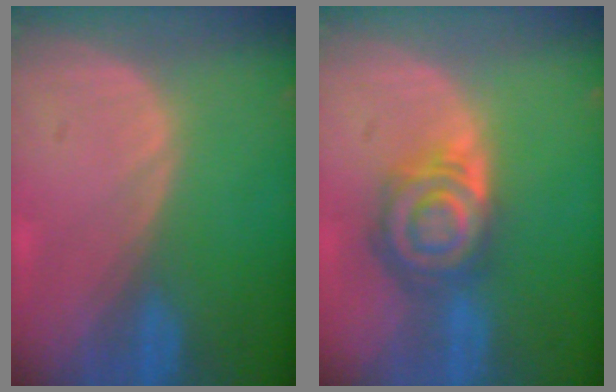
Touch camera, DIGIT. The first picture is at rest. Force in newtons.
{"total": 8.2, "press": 7.2, "slide": 3.9}